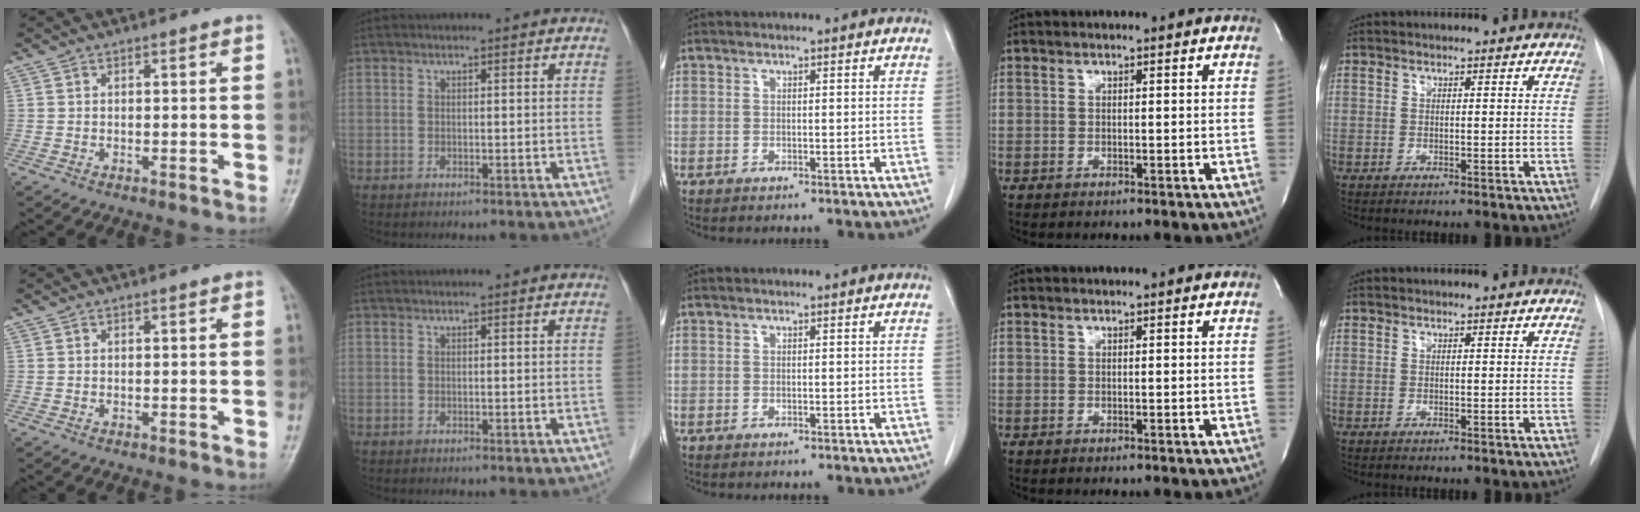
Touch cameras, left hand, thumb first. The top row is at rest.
{}